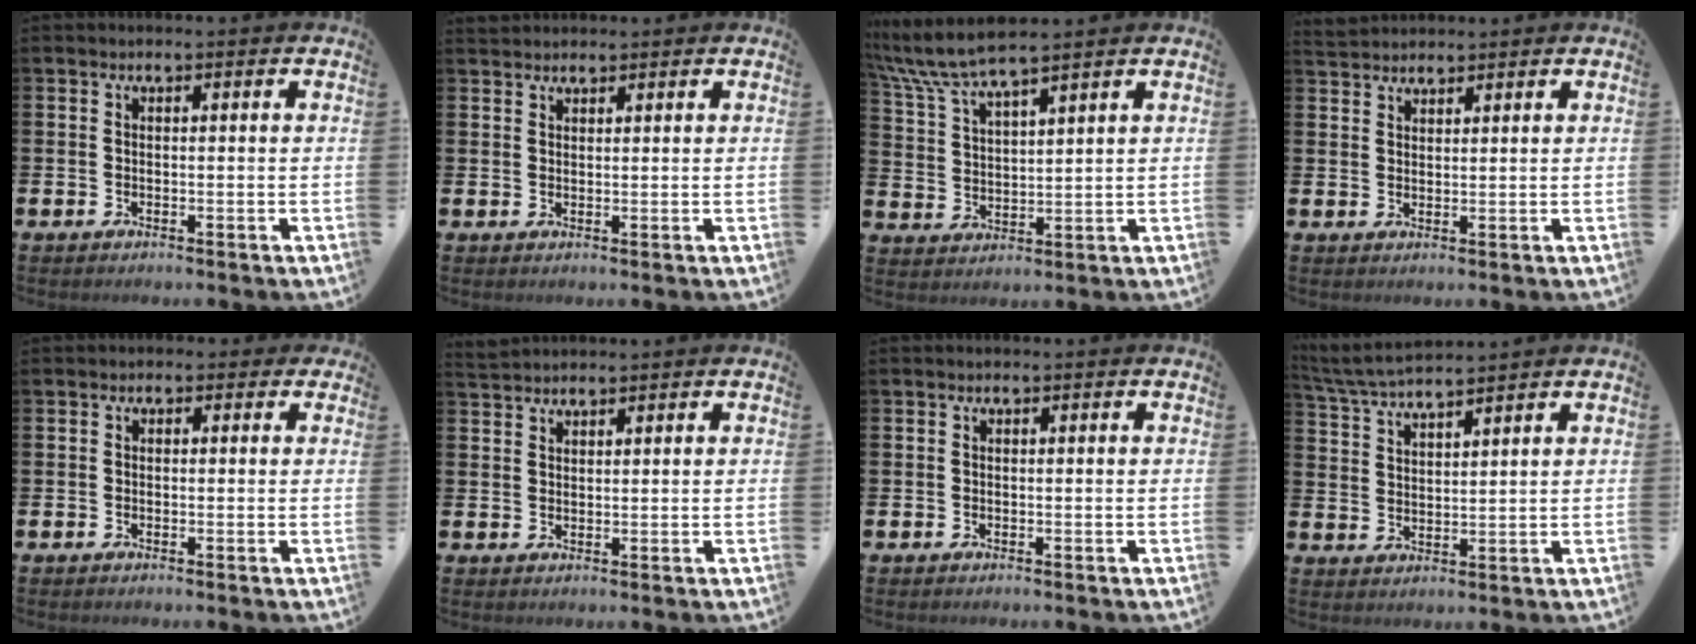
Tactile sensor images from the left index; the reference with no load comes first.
{"total": 1.7, "force": [1.6, 0.6, 0.1], "torque": [0.004, -0.001, 0.028]}
{"total": 6.5, "force": [6.1, 0.3, 2.4], "torque": [-0.072, -0.026, 0.107]}
{"total": 2.4, "force": [2.3, 0.7, -0.1], "torque": [-0.004, -0.005, 0.044]}
{"total": 0.9, "force": [-0.3, 0.8, 0.2], "torque": [0.001, 0.007, -0.010]}
{"total": 2.1, "force": [2.1, 0.4, 0.0], "torque": [-0.004, -0.003, 0.039]}
{"total": 0.0}
{"total": 4.8, "force": [4.6, 0.1, 1.2], "torque": [-0.046, -0.020, 0.083]}